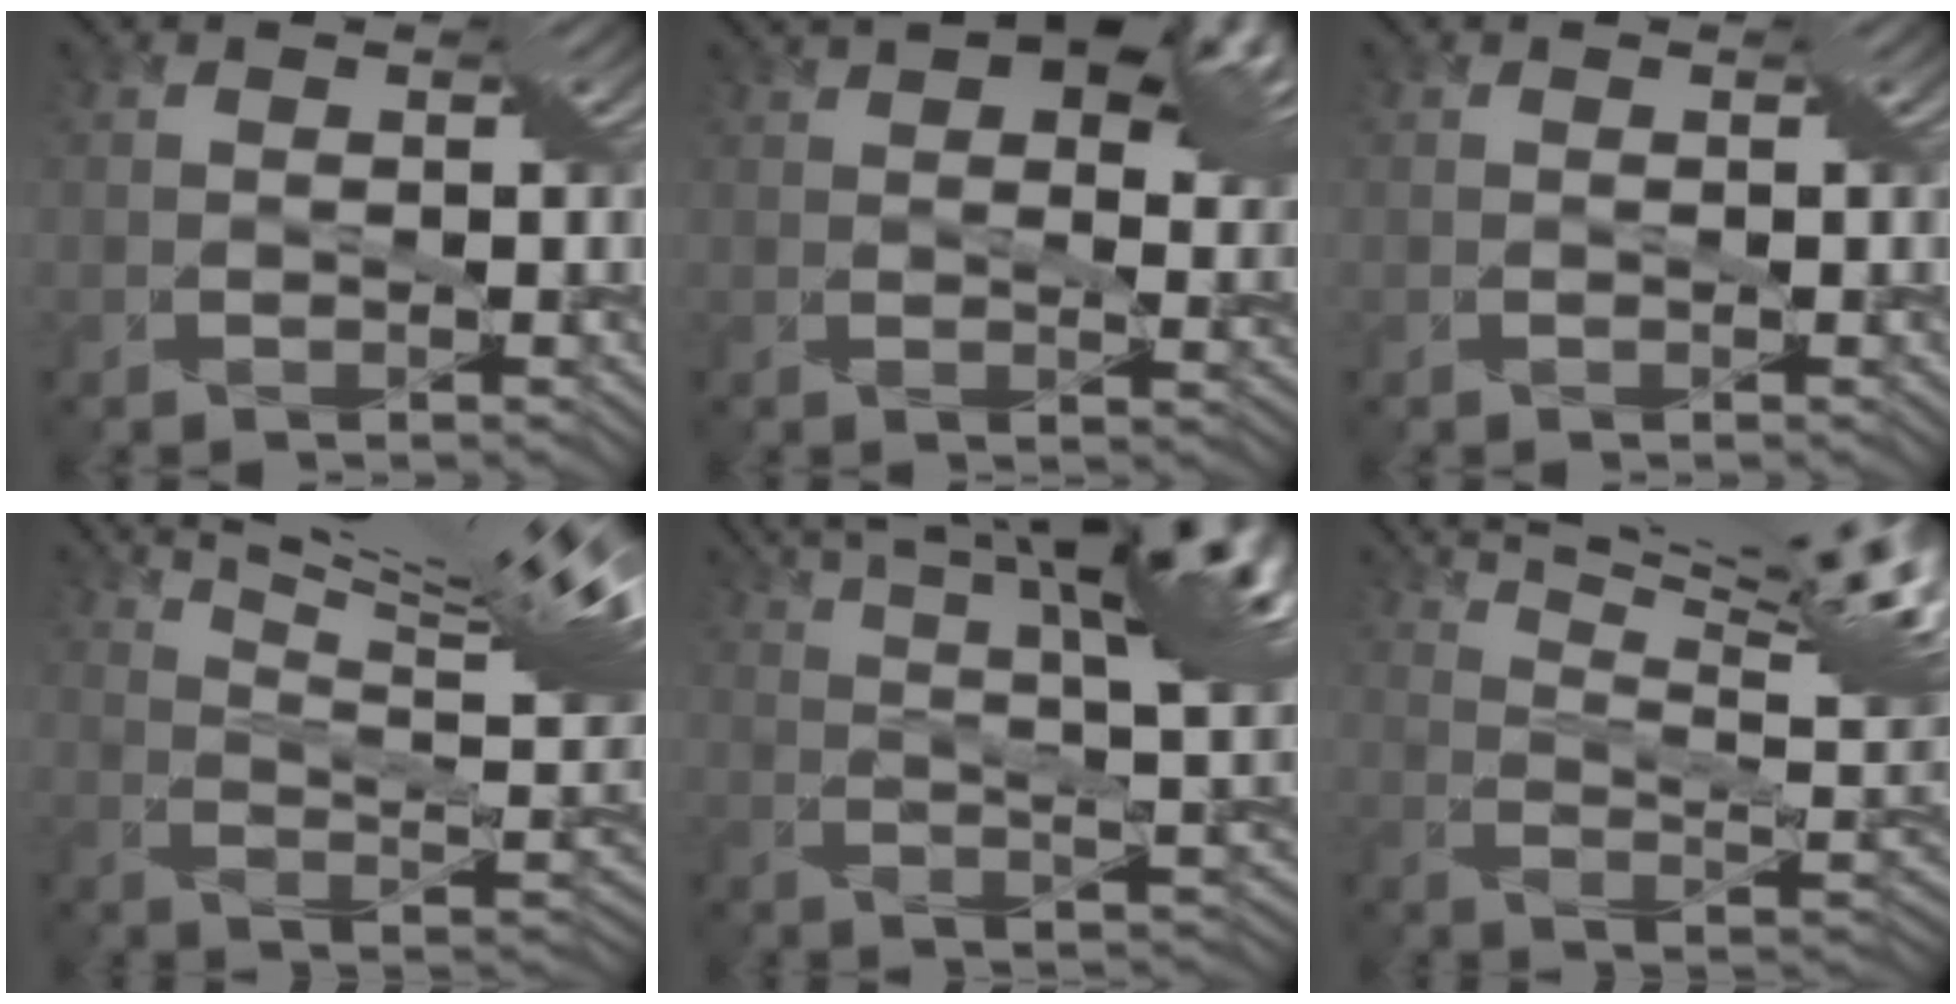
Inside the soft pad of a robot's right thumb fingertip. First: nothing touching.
{"total": 12.1, "force": [7.3, 5.0, 8.2], "torque": [-0.156, 0.018, 0.107]}
{"total": 0.0}
{"total": 15.6, "force": [11.4, 1.5, 10.6], "torque": [-0.189, 0.005, 0.184]}
{"total": 15.8, "force": [10.4, 2.7, 11.6], "torque": [-0.207, 0.020, 0.155]}
{"total": 16.3, "force": [12.1, 2.1, 10.8], "torque": [-0.204, 0.008, 0.195]}